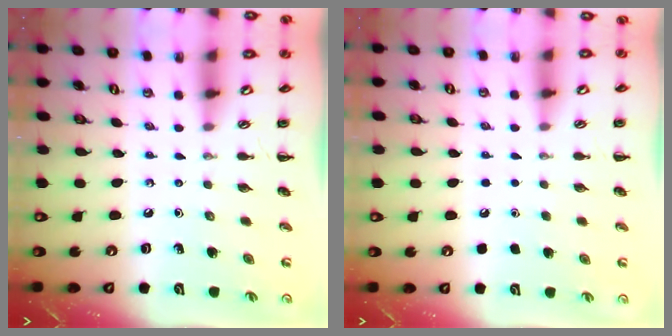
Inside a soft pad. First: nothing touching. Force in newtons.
{"total": 1.7, "press": 1.7, "slide": 0.1}